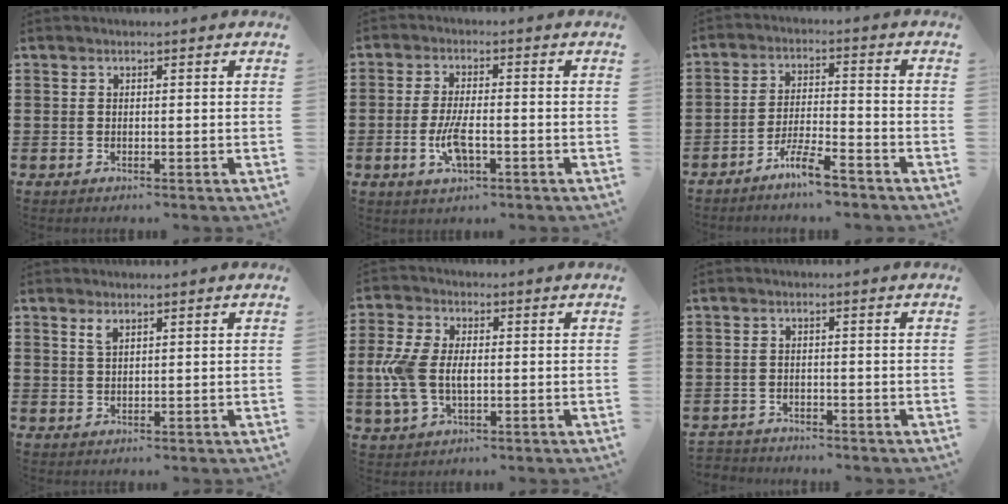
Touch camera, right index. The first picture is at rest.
{"total": 5.8, "force": [-1.7, 2.1, 5.2], "torque": [-0.113, -0.004, -0.036]}
{"total": 5.7, "force": [-4.8, 0.5, 3.1], "torque": [-0.066, 0.001, -0.092]}
{"total": 1.7, "force": [1.2, 0.6, 1.1], "torque": [-0.024, 0.003, 0.021]}
{"total": 7.0, "force": [-0.4, 4.2, 5.6], "torque": [-0.152, -0.004, -0.020]}
{"total": 1.7, "force": [-1.7, 0.3, -0.3], "torque": [-0.001, 0.003, -0.039]}